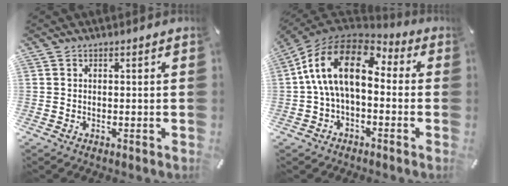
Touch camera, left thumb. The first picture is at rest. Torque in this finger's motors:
{"motor_torque": [0.83, 1.10, 1.67, -1.09, 0.82]}